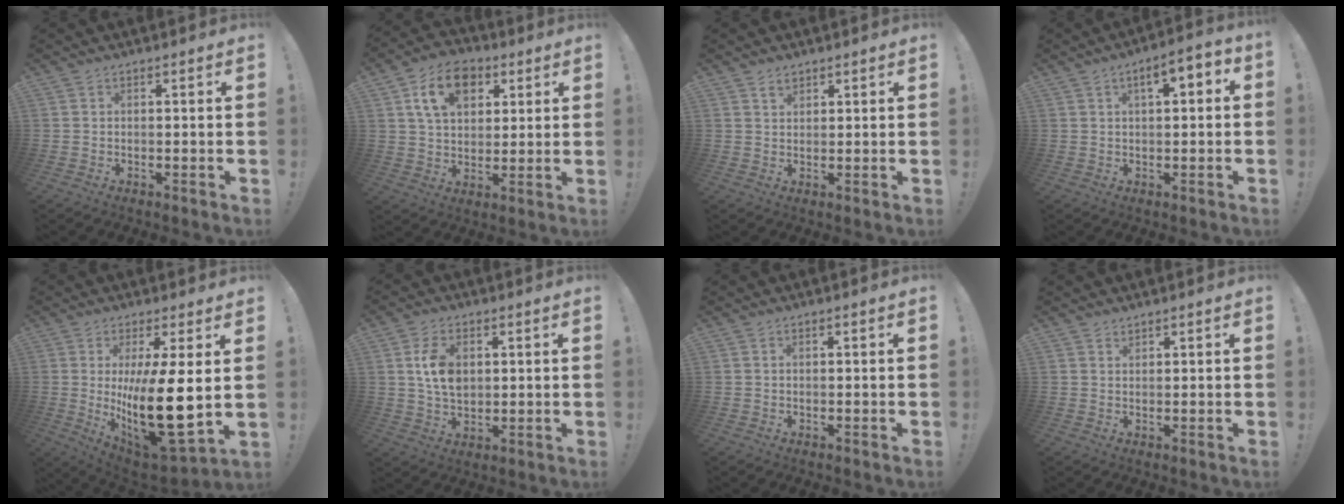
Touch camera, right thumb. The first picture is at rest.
{"total": 13.7, "force": [5.9, 9.6, 7.9], "torque": [-0.118, -0.006, 0.110]}
{"total": 2.4, "force": [1.8, 1.3, 0.8], "torque": [-0.006, -0.008, 0.032]}
{"total": 5.2, "force": [1.0, 2.0, 4.7], "torque": [-0.066, -0.004, 0.011]}
{"total": 20.3, "force": [1.1, 7.4, 18.8], "torque": [-0.318, -0.035, 0.028]}
{"total": 8.9, "force": [1.8, 6.1, 6.2], "torque": [-0.109, 0.001, 0.033]}
{"total": 0.7, "force": [-0.4, -0.2, 0.6], "torque": [-0.018, 0.004, -0.005]}
{"total": 1.2, "force": [1.1, 0.4, 0.1], "torque": [0.002, -0.007, 0.021]}